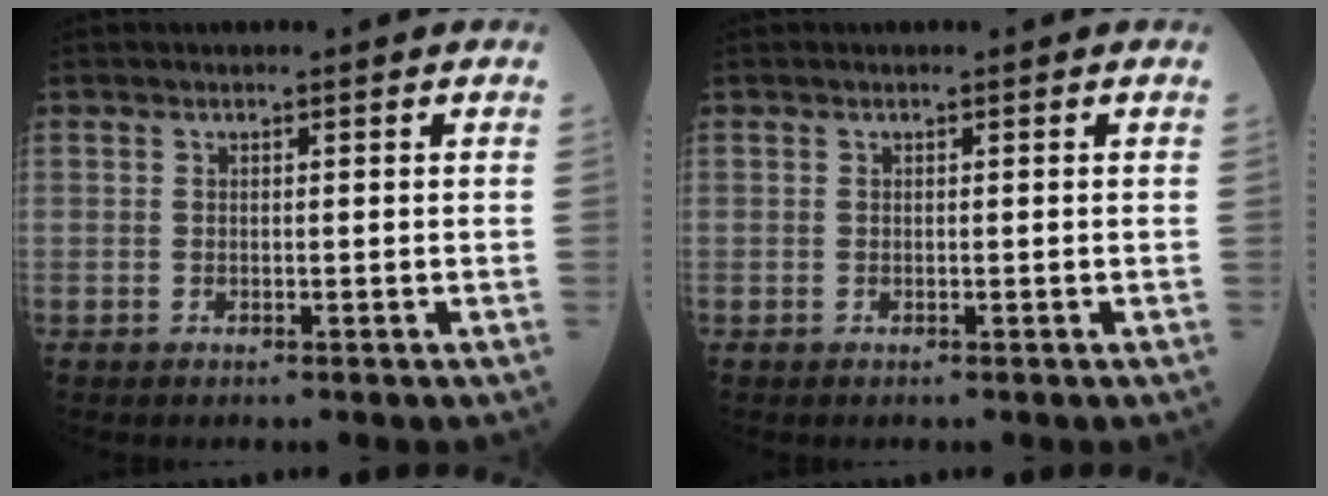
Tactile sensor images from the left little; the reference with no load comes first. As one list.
[{"total": 0.0}]